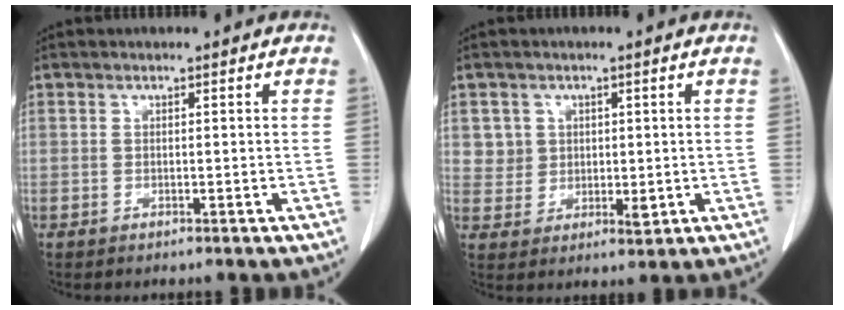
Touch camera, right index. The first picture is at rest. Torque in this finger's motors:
{"motor_torque": [-0.09, 0.12, 0.00, 0.02]}